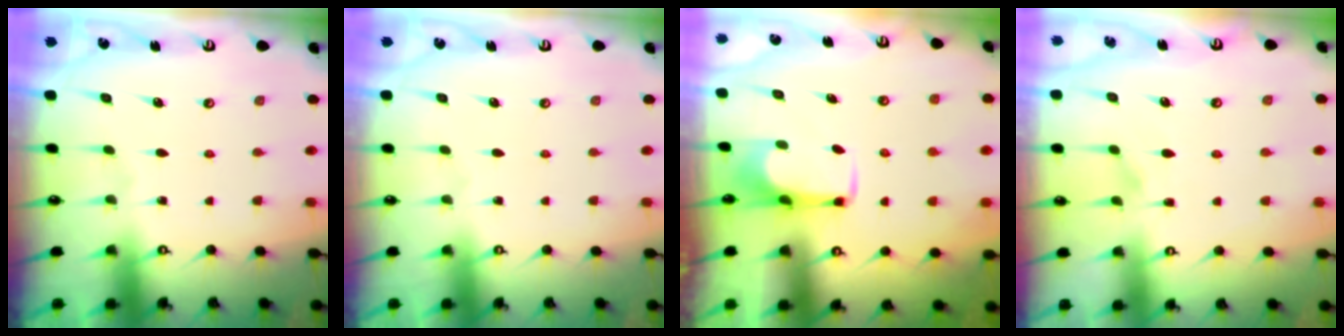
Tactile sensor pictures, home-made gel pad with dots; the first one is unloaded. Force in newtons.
{"total": 0.0}
{"total": 2.0, "press": 2.0, "slide": 0.2}
{"total": 1.8, "press": 1.6, "slide": 0.9}